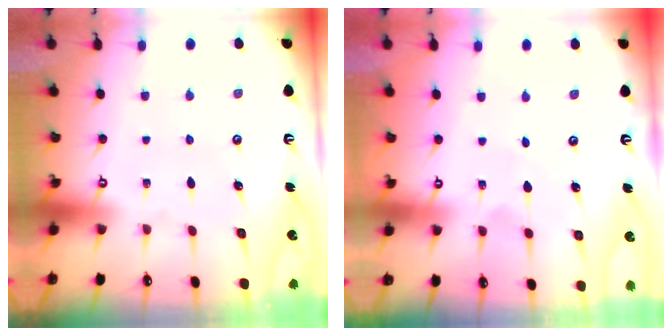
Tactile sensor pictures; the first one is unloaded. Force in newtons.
{"total": 2.5, "press": 2.5, "slide": 0.3}